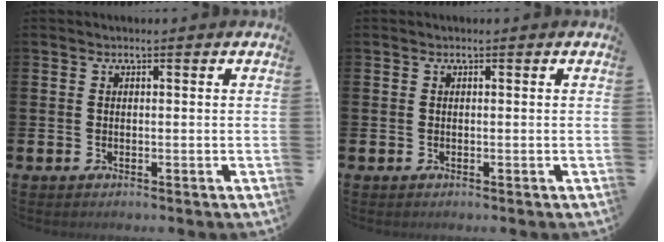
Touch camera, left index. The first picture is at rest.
{"total": 0.0}